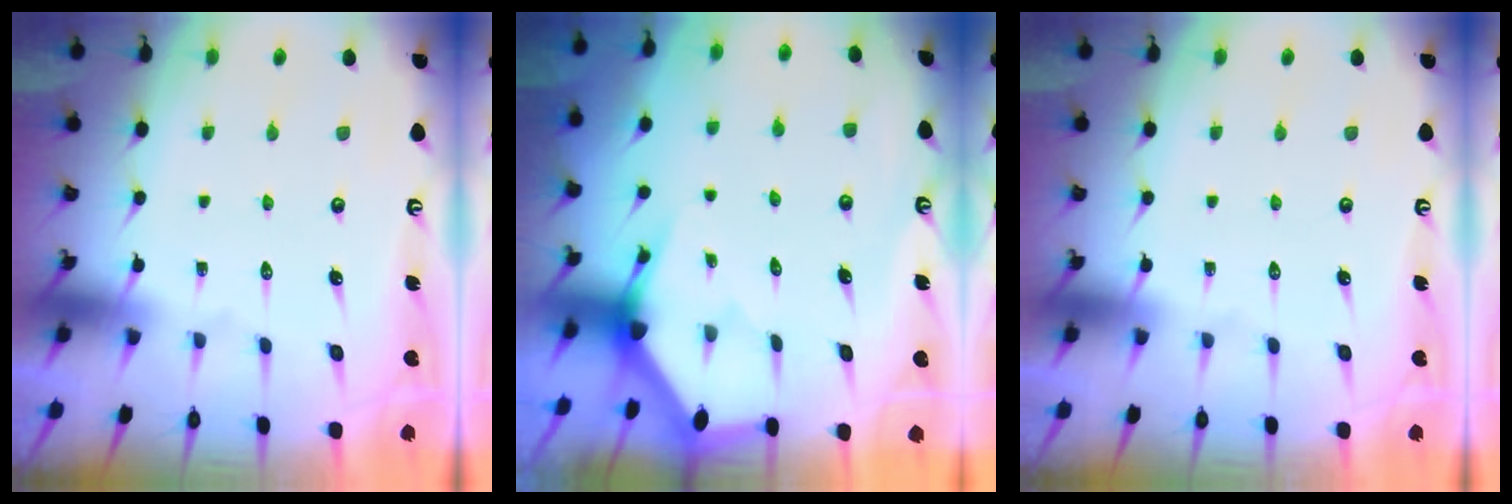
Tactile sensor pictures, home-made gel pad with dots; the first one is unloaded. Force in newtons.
{"total": 3.4, "press": 3.4, "slide": 0.1}
{"total": 0.0}